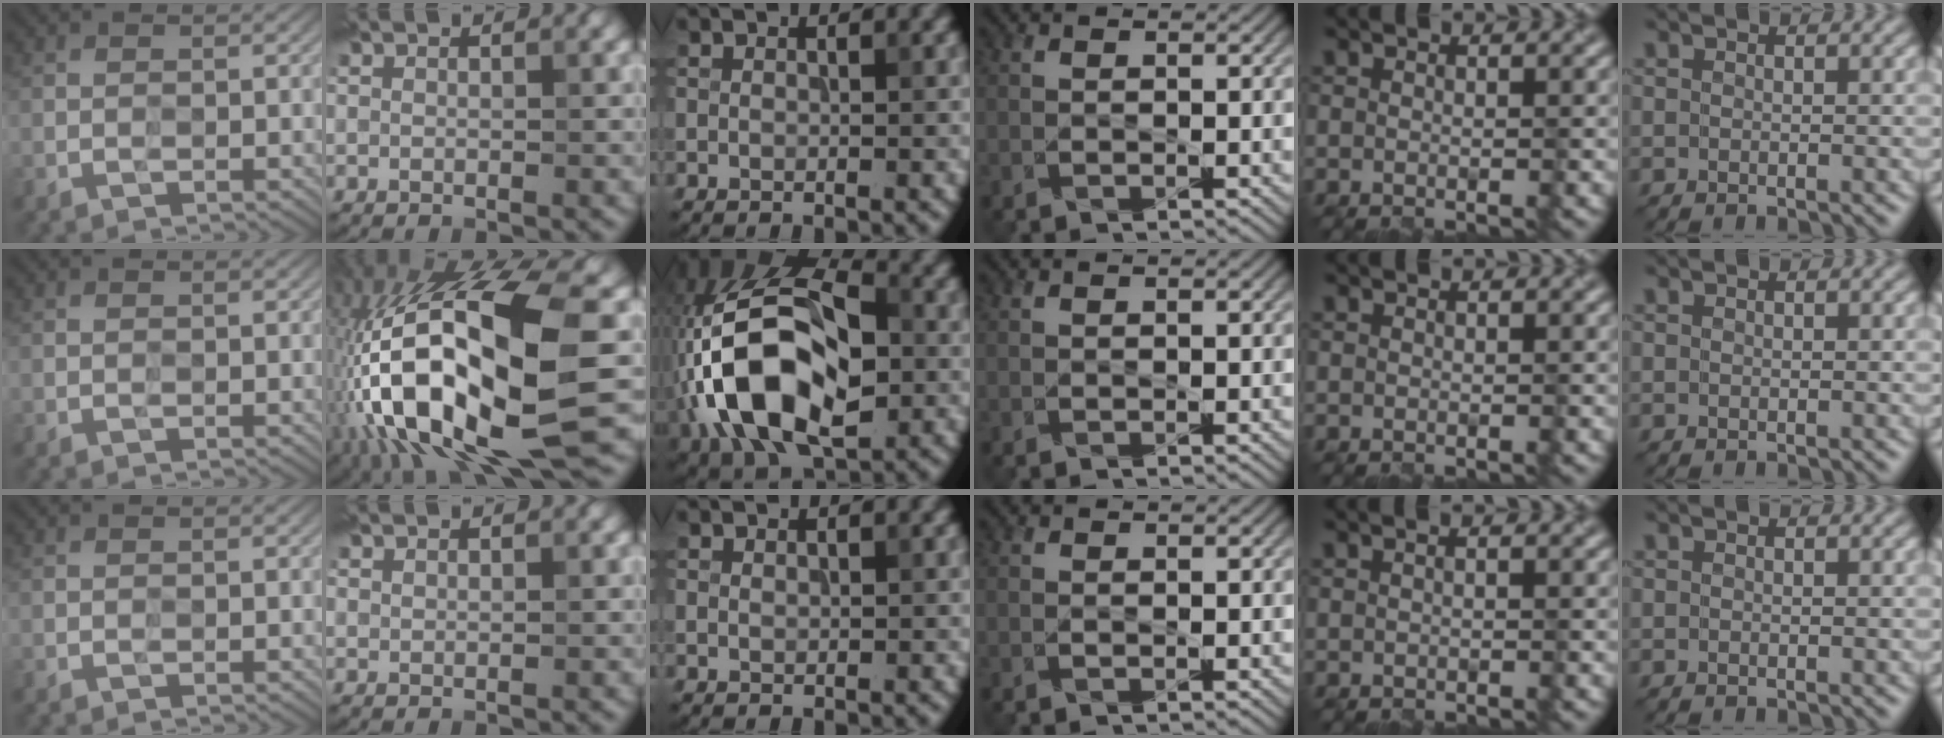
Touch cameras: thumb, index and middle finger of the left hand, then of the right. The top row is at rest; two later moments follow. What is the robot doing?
{"motion": "wipe", "object": "plastic plate"}